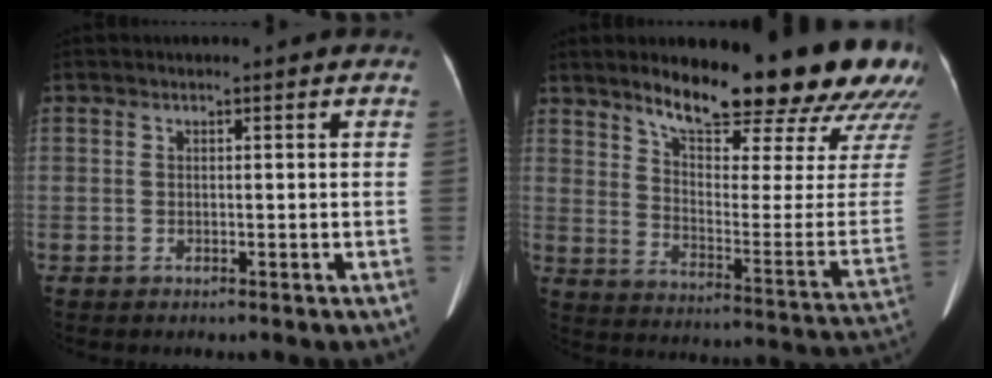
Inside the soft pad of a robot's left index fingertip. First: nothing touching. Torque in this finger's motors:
{"motor_torque": [0.73, -1.06, 0.87, 0.16]}